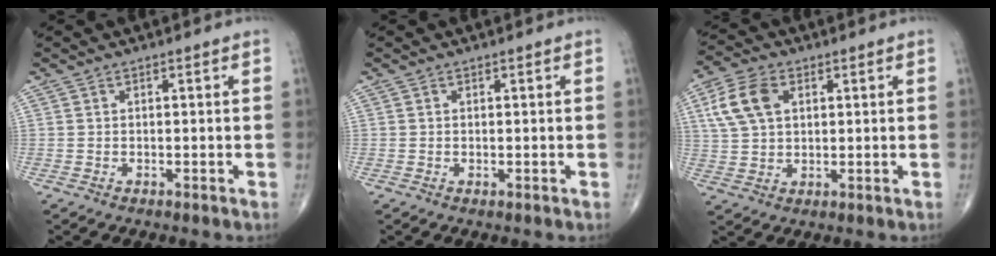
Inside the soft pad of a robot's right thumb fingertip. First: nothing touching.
{"total": 0.0}
{"total": 9.2, "force": [3.0, 6.0, 6.4], "torque": [-0.126, 0.005, 0.056]}